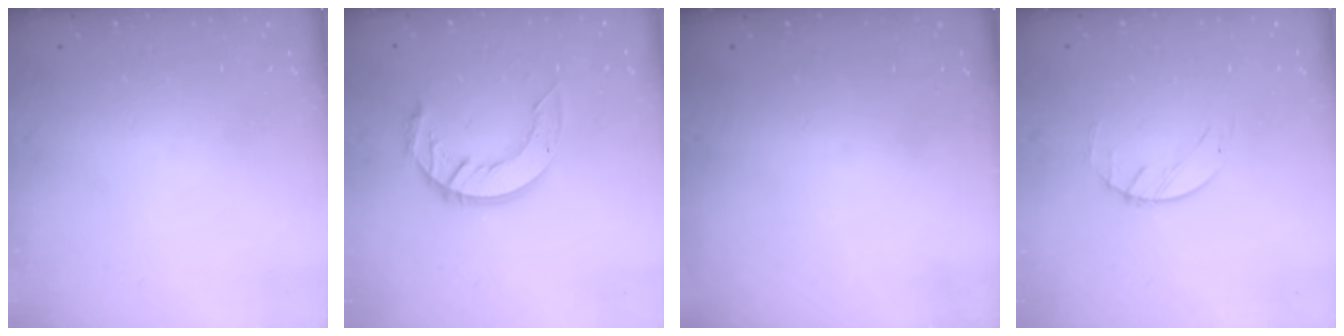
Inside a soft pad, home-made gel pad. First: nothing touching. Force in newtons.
{"total": 11.1, "press": 11.1, "slide": 1.0}
{"total": 0.0}
{"total": 1.9, "press": 1.9, "slide": 0.3}